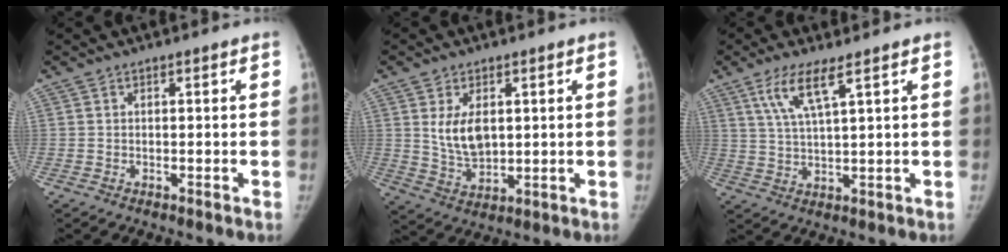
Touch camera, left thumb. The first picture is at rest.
{"total": 7.6, "force": [1.7, 4.6, 5.8], "torque": [-0.088, -0.015, 0.044]}
{"total": 6.7, "force": [3.8, 0.9, 5.5], "torque": [-0.117, -0.018, 0.081]}